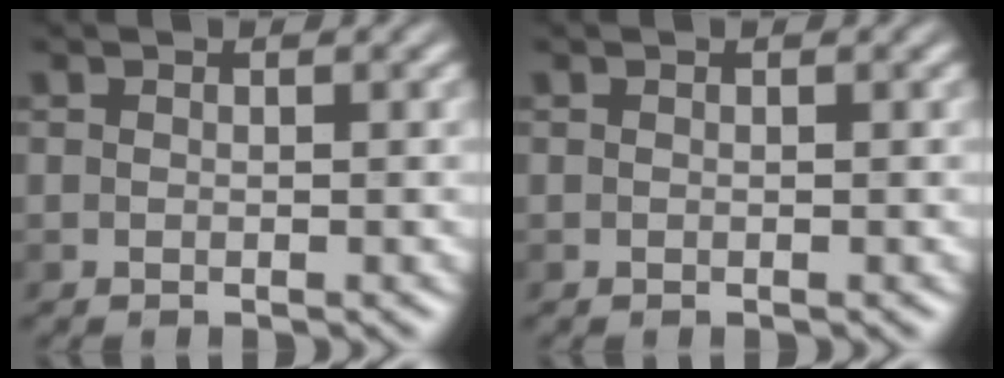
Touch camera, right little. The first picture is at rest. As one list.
[{"total": 0.0}]